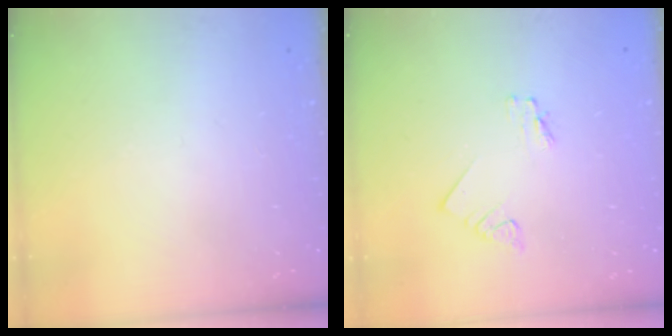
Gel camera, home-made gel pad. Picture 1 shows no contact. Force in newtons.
{"total": 1.8, "press": 1.7, "slide": 0.2}